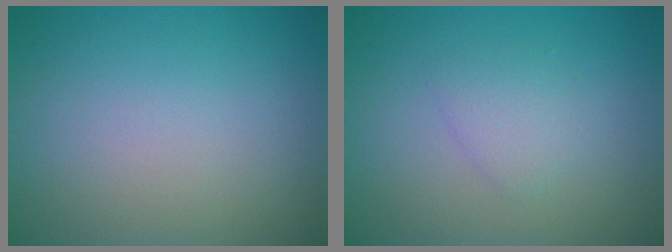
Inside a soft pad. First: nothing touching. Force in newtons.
{"total": 1.6, "press": 1.6, "slide": 0.1}